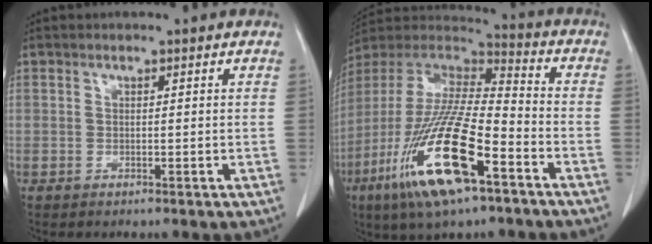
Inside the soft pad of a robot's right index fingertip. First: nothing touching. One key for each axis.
{"total": 21.3, "fx": -9.9, "fy": 4.2, "fz": 18.4, "tx": -0.392, "ty": -0.039, "tz": -0.181}